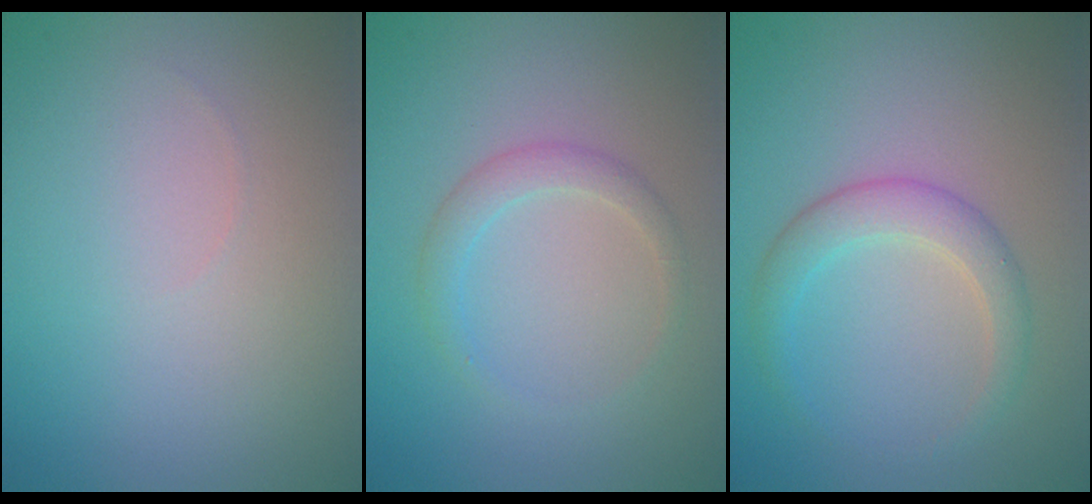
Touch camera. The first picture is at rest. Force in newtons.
{"total": 1.8, "press": 1.8, "slide": 0.0}
{"total": 2.7, "press": 2.7, "slide": 0.1}